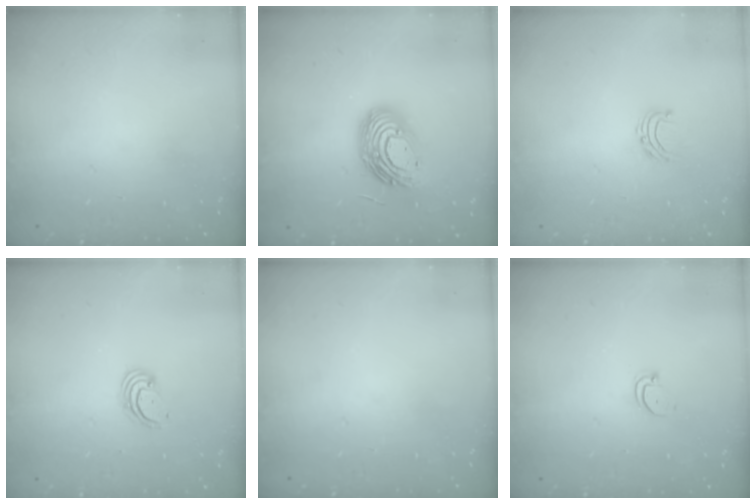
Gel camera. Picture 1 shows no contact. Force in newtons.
{"total": 13.7, "press": 13.7, "slide": 0.5}
{"total": 4.9, "press": 4.9, "slide": 0.5}
{"total": 2.6, "press": 2.6, "slide": 0.3}
{"total": 0.0}
{"total": 2.4, "press": 2.4, "slide": 0.2}